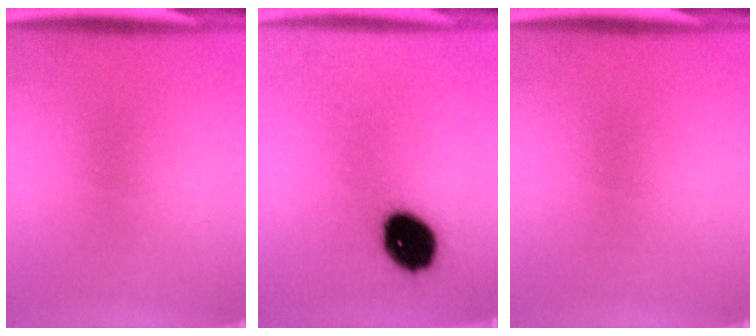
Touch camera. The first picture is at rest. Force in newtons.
{"total": 13.7}
{"total": 0.0}